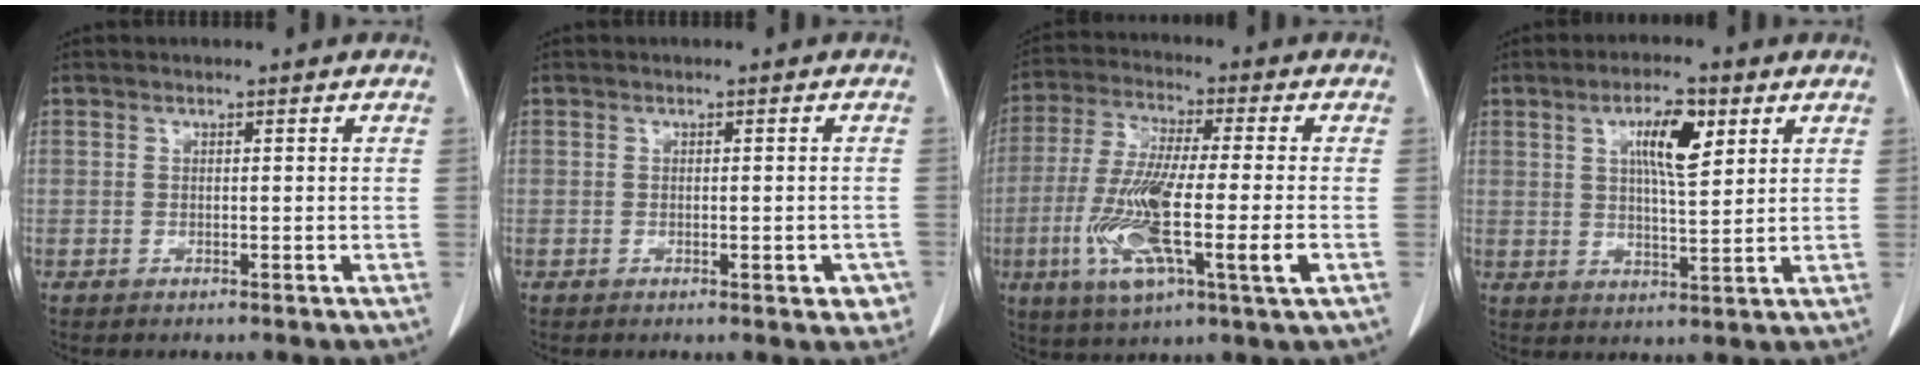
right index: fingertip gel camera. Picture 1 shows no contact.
{"total": 3.1, "force": [-1.3, 1.1, 2.5], "torque": [-0.021, 0.000, -0.013]}
{"total": 15.5, "force": [-3.9, 1.5, 15.0], "torque": [-0.295, -0.022, -0.071]}
{"total": 7.5, "force": [3.1, 1.8, 6.6], "torque": [-0.114, 0.002, 0.051]}